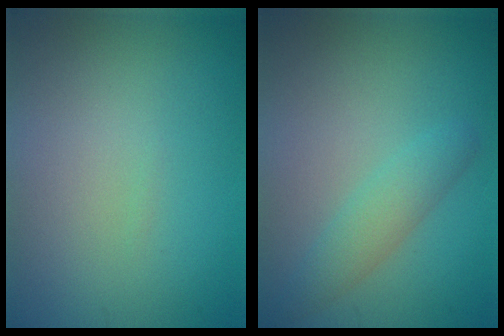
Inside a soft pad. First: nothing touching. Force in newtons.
{"total": 2.5, "press": 2.5, "slide": 0.1}